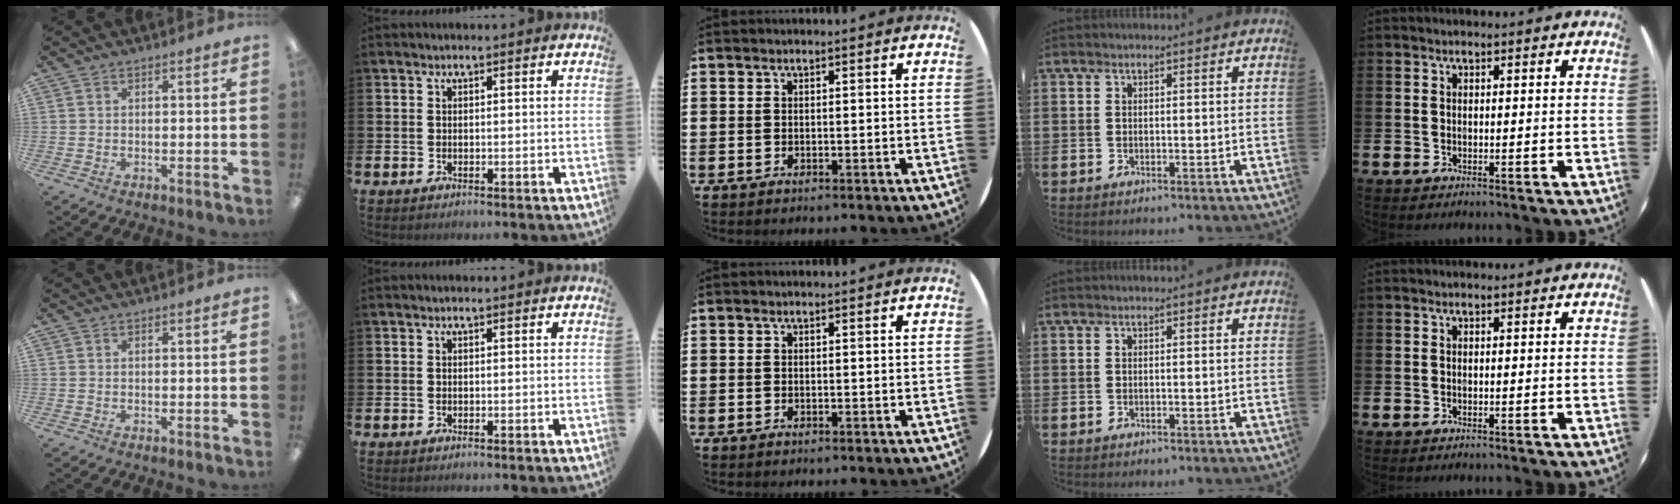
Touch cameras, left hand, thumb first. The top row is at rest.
{}